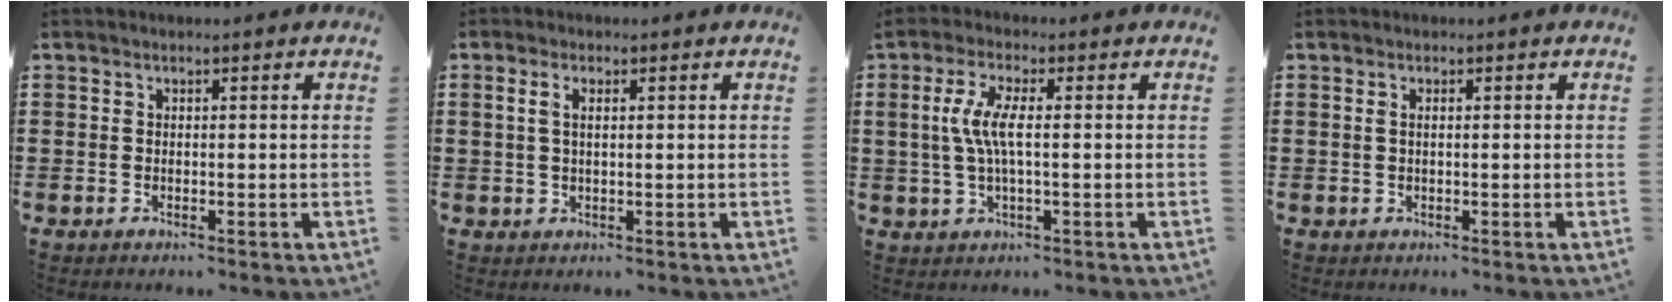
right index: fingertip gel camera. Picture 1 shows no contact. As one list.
[{"total": 2.0, "force": [0.6, 0.8, 1.7], "torque": [-0.036, 0.006, 0.008]}, {"total": 5.7, "force": [0.1, 1.2, 5.5], "torque": [-0.123, -0.006, -0.009]}, {"total": 0.8, "force": [0.2, 0.2, 0.7], "torque": [-0.015, 0.000, 0.003]}]